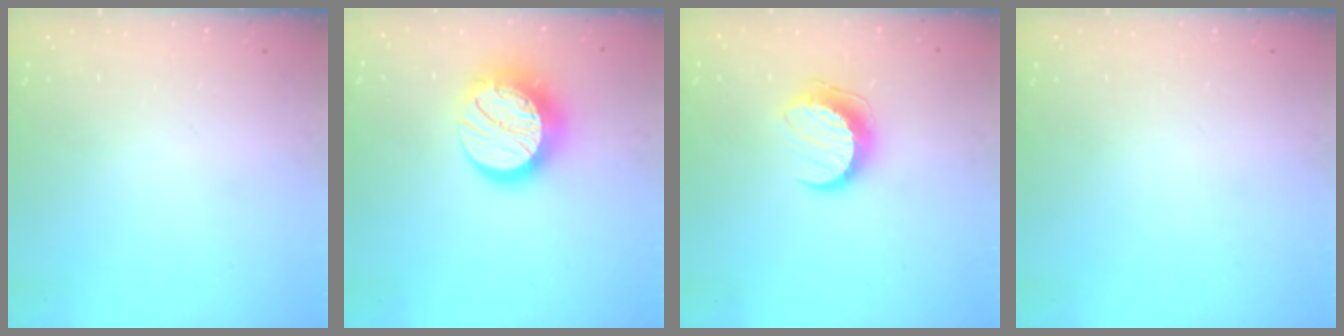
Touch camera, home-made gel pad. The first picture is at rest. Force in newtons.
{"total": 15.4, "press": 15.4, "slide": 1.1}
{"total": 10.5, "press": 10.5, "slide": 0.3}
{"total": 0.0}